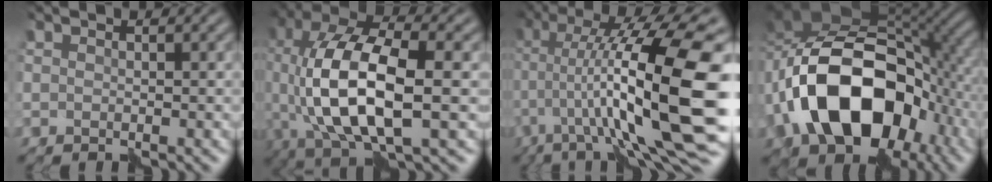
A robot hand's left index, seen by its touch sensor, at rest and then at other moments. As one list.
[{"total": 11.9, "force": [-1.5, 4.9, 10.7], "torque": [-0.213, 0.006, -0.032]}, {"total": 15.7, "force": [-0.9, 3.2, 15.3], "torque": [-0.253, 0.029, -0.014]}, {"total": 16.9, "force": [-4.7, 11.0, 11.9], "torque": [-0.215, 0.007, -0.093]}]